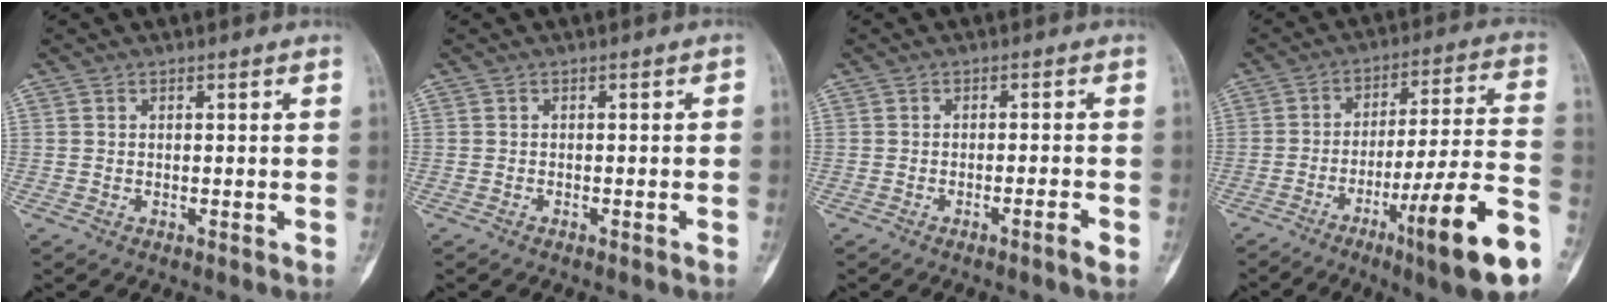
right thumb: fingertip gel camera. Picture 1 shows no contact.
{"total": 0.8, "force": [-0.5, 0.3, 0.6], "torque": [-0.008, 0.014, -0.011]}
{"total": 2.3, "force": [-1.3, -0.1, 1.9], "torque": [-0.038, 0.006, -0.024]}
{"total": 19.6, "force": [-9.5, 1.6, 17.1], "torque": [-0.255, 0.033, -0.144]}